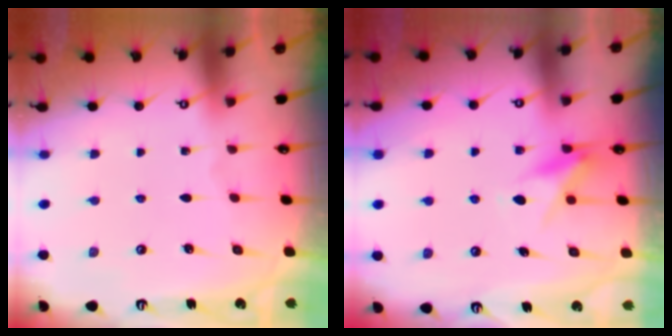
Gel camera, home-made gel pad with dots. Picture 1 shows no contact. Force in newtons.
{"total": 7.8, "press": 7.7, "slide": 1.1}